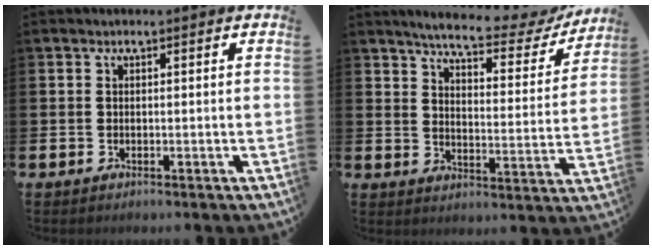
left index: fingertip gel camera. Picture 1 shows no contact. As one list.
[{"total": 6.5, "force": [5.8, 1.1, 2.8], "torque": [-0.064, -0.040, 0.090]}]